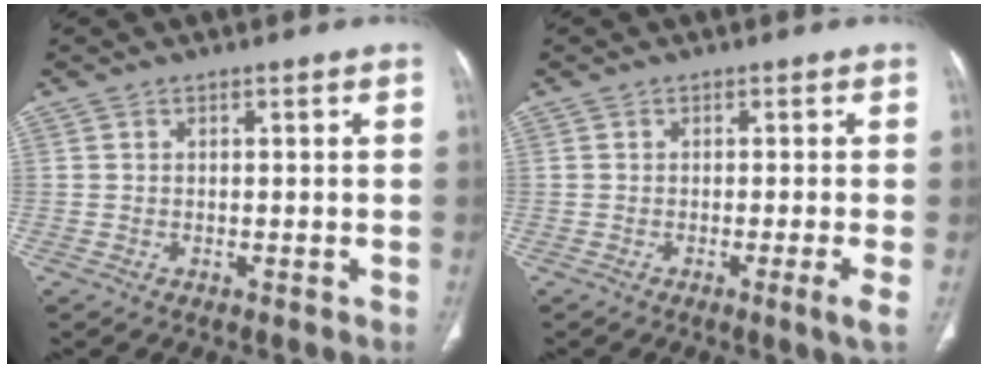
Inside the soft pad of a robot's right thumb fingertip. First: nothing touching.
{"total": 2.2, "force": [-0.7, -0.4, 2.0], "torque": [-0.041, -0.008, -0.013]}